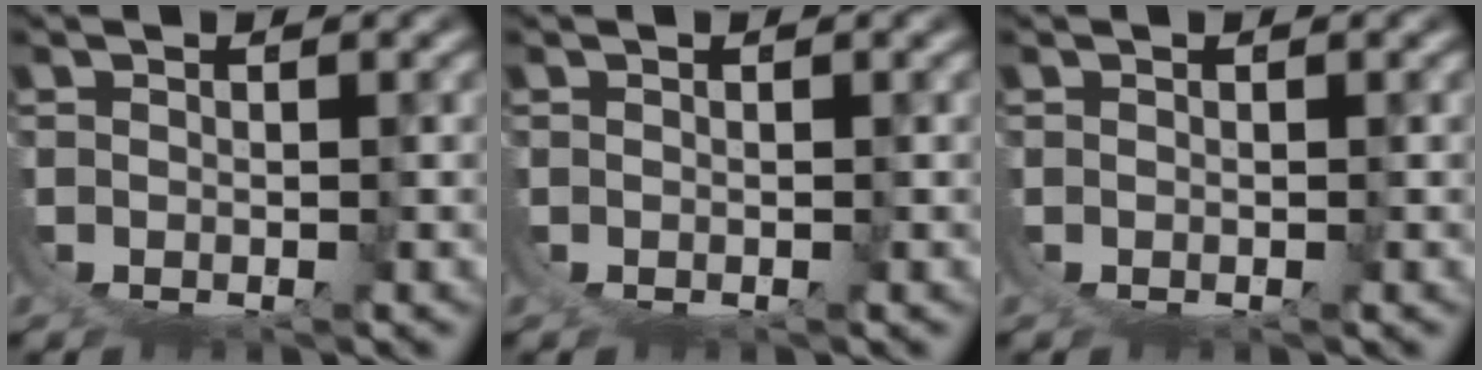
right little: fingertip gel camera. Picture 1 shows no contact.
{"total": 0.0}
{"total": 0.0}